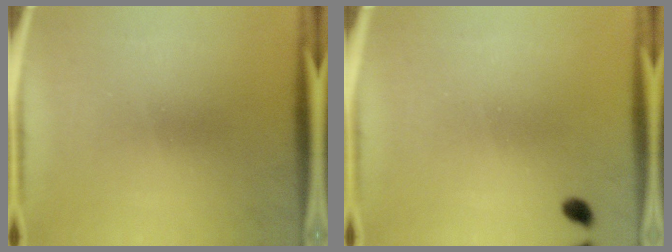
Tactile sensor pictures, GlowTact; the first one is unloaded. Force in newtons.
{"total": 1.3}